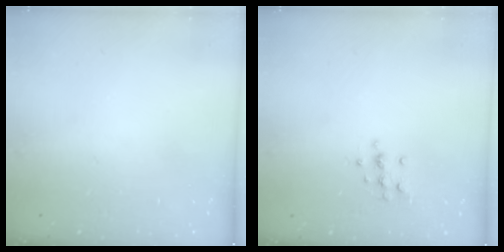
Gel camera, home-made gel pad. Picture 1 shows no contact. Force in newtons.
{"total": 9.0, "press": 8.9, "slide": 0.8}